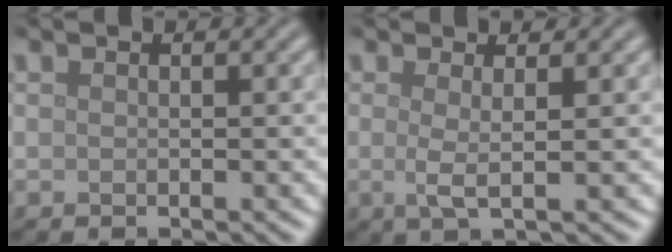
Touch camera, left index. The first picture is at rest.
{"total": 2.2, "force": [0.2, 0.5, 2.2], "torque": [-0.040, -0.003, -0.001]}